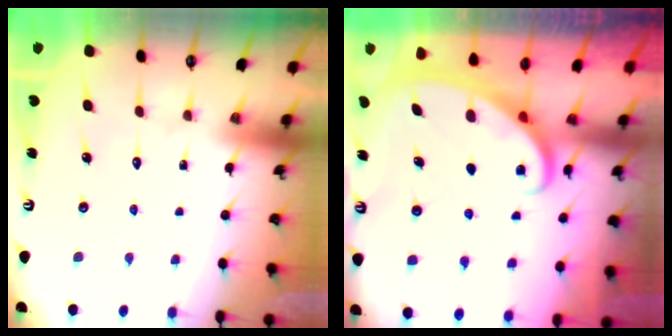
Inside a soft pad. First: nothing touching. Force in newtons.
{"total": 2.5, "press": 2.5, "slide": 0.3}